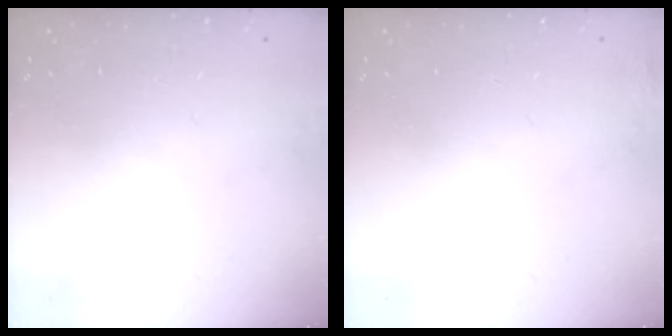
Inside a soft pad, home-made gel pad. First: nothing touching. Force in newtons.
{"total": 2.8, "press": 2.6, "slide": 0.9}